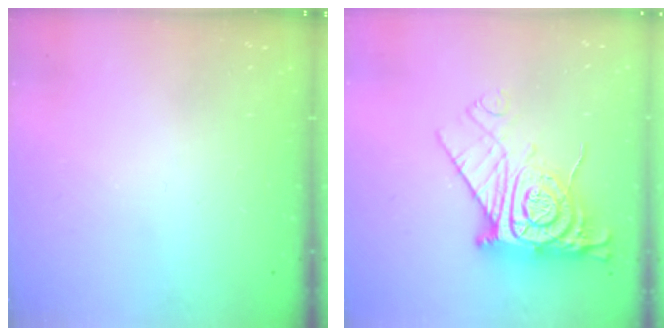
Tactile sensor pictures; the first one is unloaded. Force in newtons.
{"total": 16.0, "press": 15.9, "slide": 1.4}